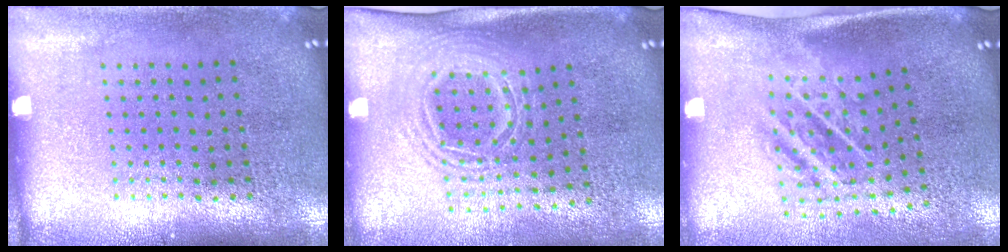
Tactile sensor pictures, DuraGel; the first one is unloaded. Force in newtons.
{"total": 1.6, "press": 1.3, "slide": 1.0}
{"total": 1.8, "press": 1.2, "slide": 1.4}